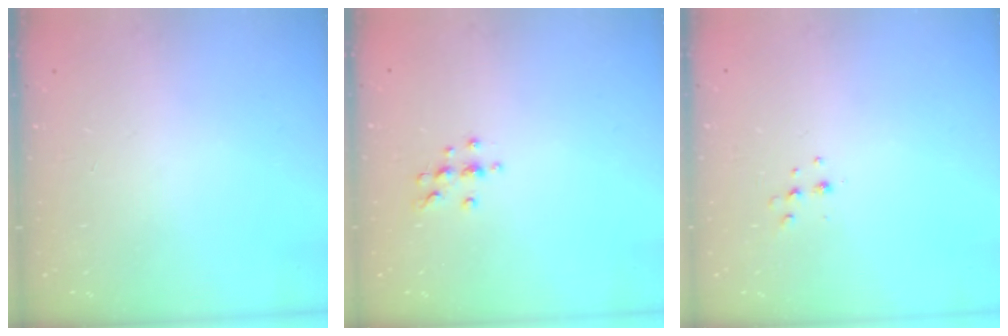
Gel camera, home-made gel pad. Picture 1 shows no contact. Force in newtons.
{"total": 6.3, "press": 6.2, "slide": 0.7}
{"total": 3.8, "press": 3.7, "slide": 0.7}